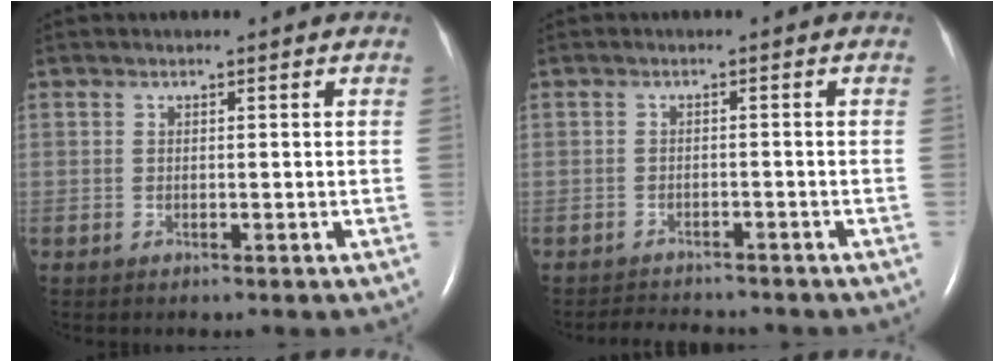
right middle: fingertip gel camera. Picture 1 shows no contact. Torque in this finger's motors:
{"motor_torque": [0.22, -0.23, -0.03, -0.01]}